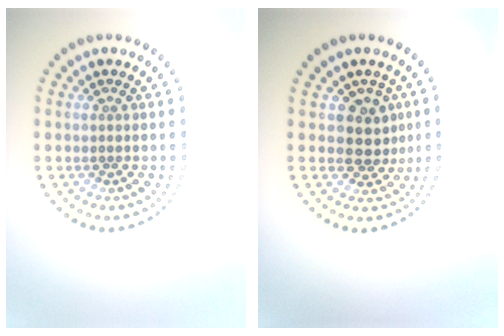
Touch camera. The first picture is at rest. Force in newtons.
{"total": 2.9, "press": 2.5, "slide": 1.5}